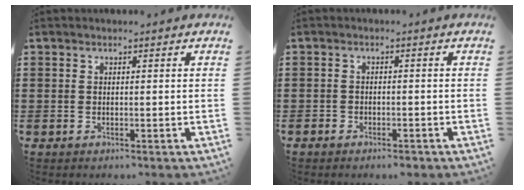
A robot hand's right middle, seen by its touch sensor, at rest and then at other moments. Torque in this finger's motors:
{"motor_torque": [-0.14, 0.02, -0.05, -0.01]}